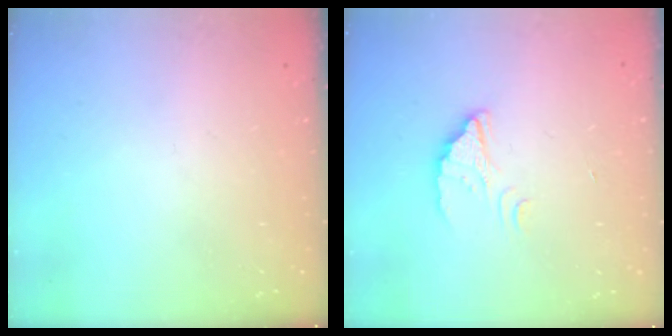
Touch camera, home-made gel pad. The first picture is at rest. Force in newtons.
{"total": 2.7, "press": 2.7, "slide": 0.1}